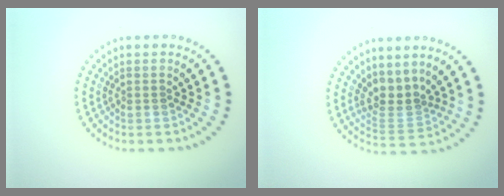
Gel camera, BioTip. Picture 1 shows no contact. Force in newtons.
{"total": 3.0, "press": 2.1, "slide": 2.1}